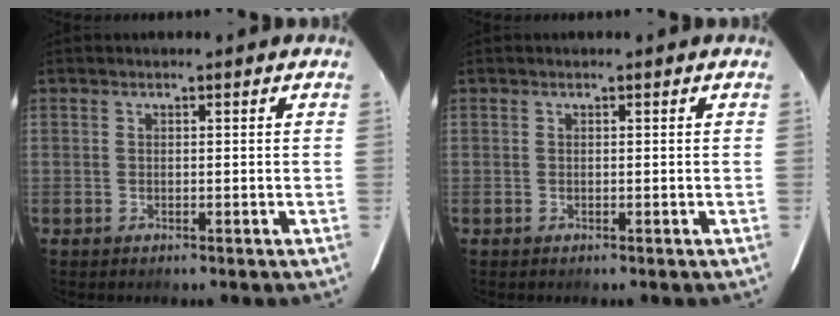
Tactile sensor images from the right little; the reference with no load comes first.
{"total": 0.0}